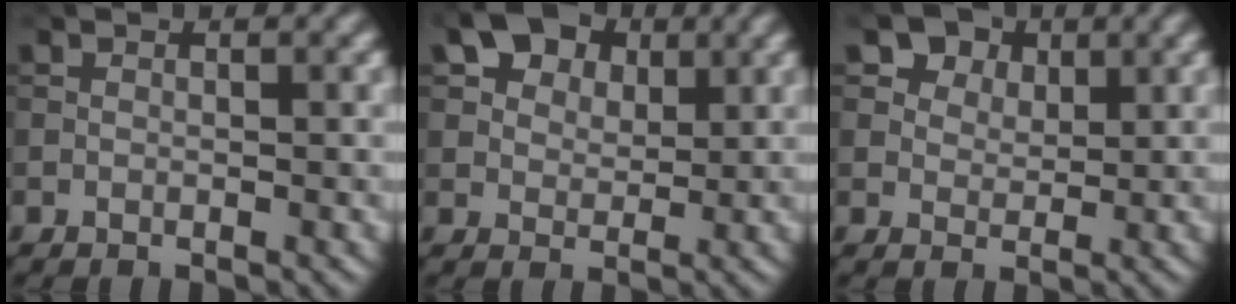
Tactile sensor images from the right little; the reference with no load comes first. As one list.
[{"total": 8.2, "force": [4.5, 5.4, 4.2], "torque": [-0.093, 0.013, 0.074]}, {"total": 6.8, "force": [4.2, 4.6, 2.8], "torque": [-0.067, -0.004, 0.073]}]